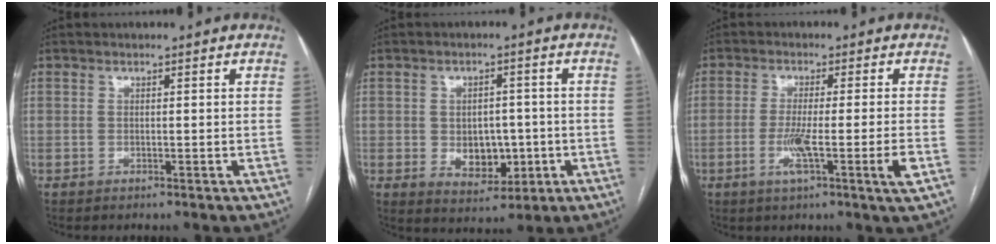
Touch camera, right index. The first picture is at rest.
{"total": 6.7, "force": [-1.0, 4.6, 4.7], "torque": [-0.062, 0.005, -0.003]}
{"total": 7.6, "force": [-2.4, -0.8, 7.1], "torque": [-0.128, -0.018, -0.044]}